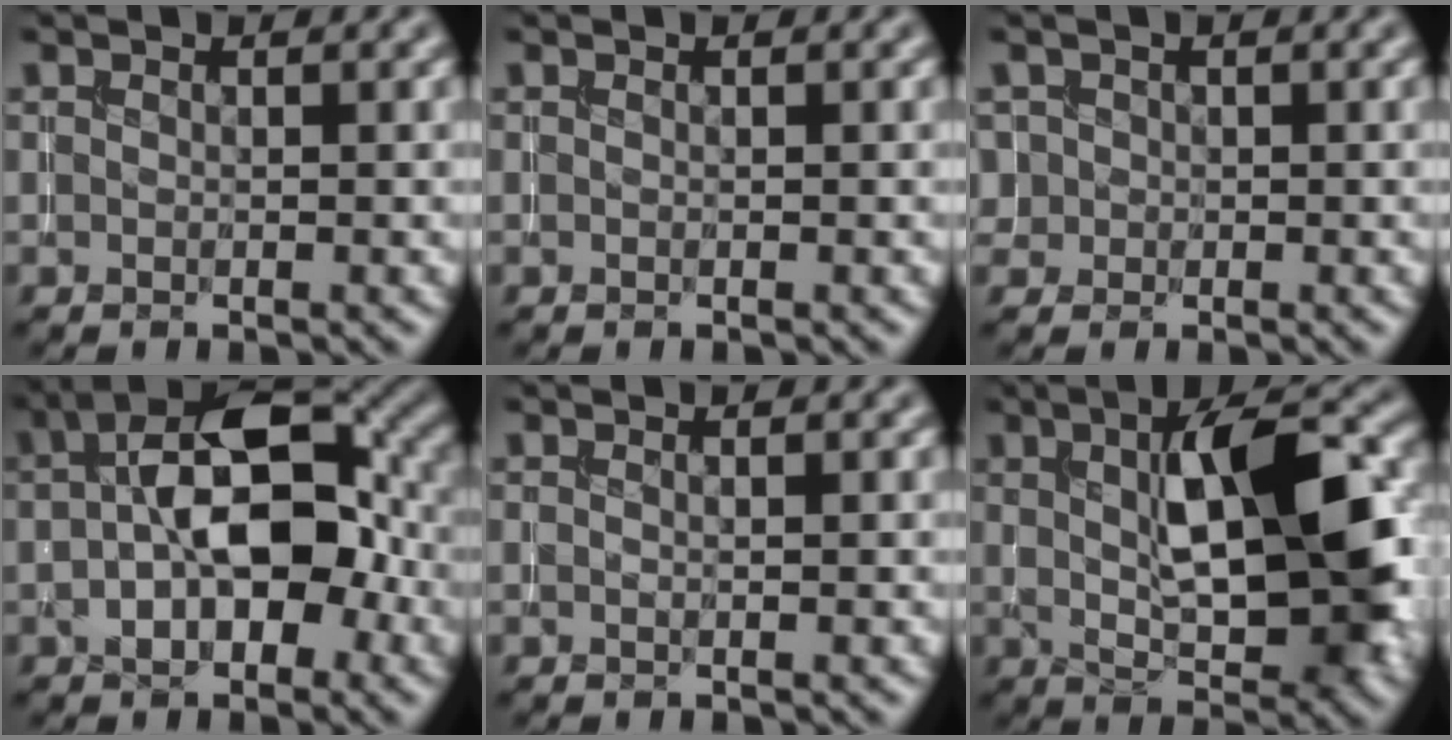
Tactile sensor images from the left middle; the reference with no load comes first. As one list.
[{"total": 0.0}, {"total": 1.1, "force": [0.0, 1.1, -0.2], "torque": [0.018, 0.000, -0.001]}, {"total": 10.2, "force": [0.0, 5.4, 8.7], "torque": [-0.126, 0.021, -0.011]}, {"total": 0.5, "force": [0.1, 0.1, 0.5], "torque": [-0.005, -0.002, 0.001]}, {"total": 11.5, "force": [2.1, 4.0, 10.5], "torque": [-0.143, 0.014, 0.033]}]